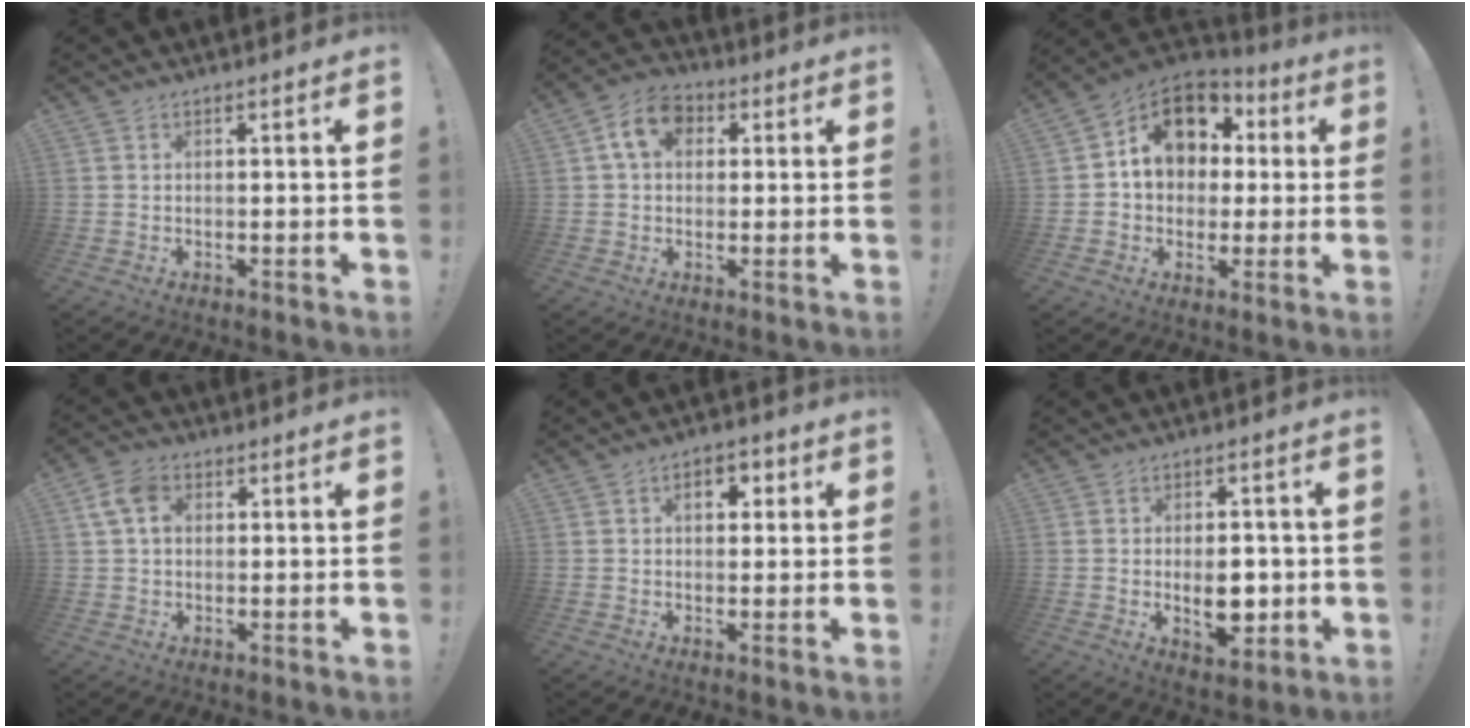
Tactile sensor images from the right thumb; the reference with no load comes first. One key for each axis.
{"total": 9.6, "fx": 2.8, "fy": 7.2, "fz": 5.7, "tx": -0.096, "ty": 0.013, "tz": 0.056}
{"total": 14.3, "fx": 4.1, "fy": 11.0, "fz": 8.1, "tx": -0.118, "ty": -0.008, "tz": 0.079}
{"total": 7.6, "fx": 1.9, "fy": 5.3, "fz": 5.0, "tx": -0.097, "ty": 0.011, "tz": 0.039}
{"total": 4.9, "fx": 1.2, "fy": 3.2, "fz": 3.5, "tx": -0.034, "ty": 0.000, "tz": 0.012}
{"total": 8.7, "fx": -1.1, "fy": 5.4, "fz": 6.7, "tx": -0.091, "ty": 0.004, "tz": -0.014}